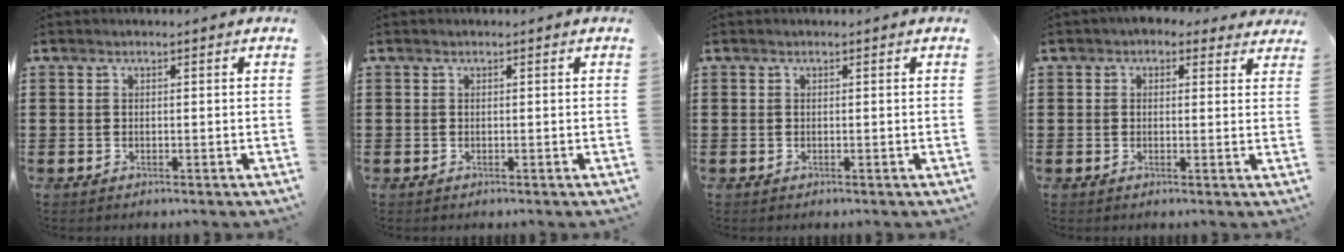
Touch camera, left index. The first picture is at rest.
{"total": 0.0}
{"total": 0.0}
{"total": 2.1, "force": [1.5, 1.3, 0.6], "torque": [-0.011, 0.001, 0.025]}